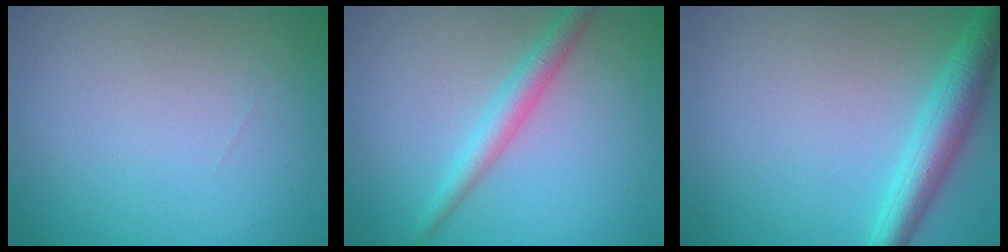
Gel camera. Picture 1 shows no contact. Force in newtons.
{"total": 2.7, "press": 2.7, "slide": 0.1}
{"total": 4.3, "press": 4.3, "slide": 0.1}